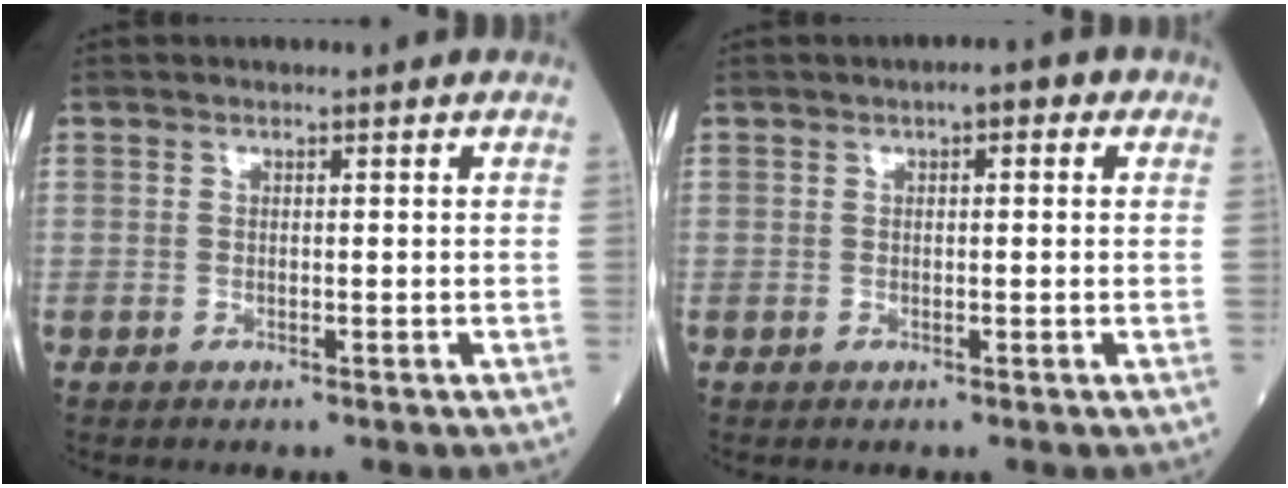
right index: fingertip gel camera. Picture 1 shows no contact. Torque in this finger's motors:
{"motor_torque": [-0.01, 0.02, 0.02, 0.00]}